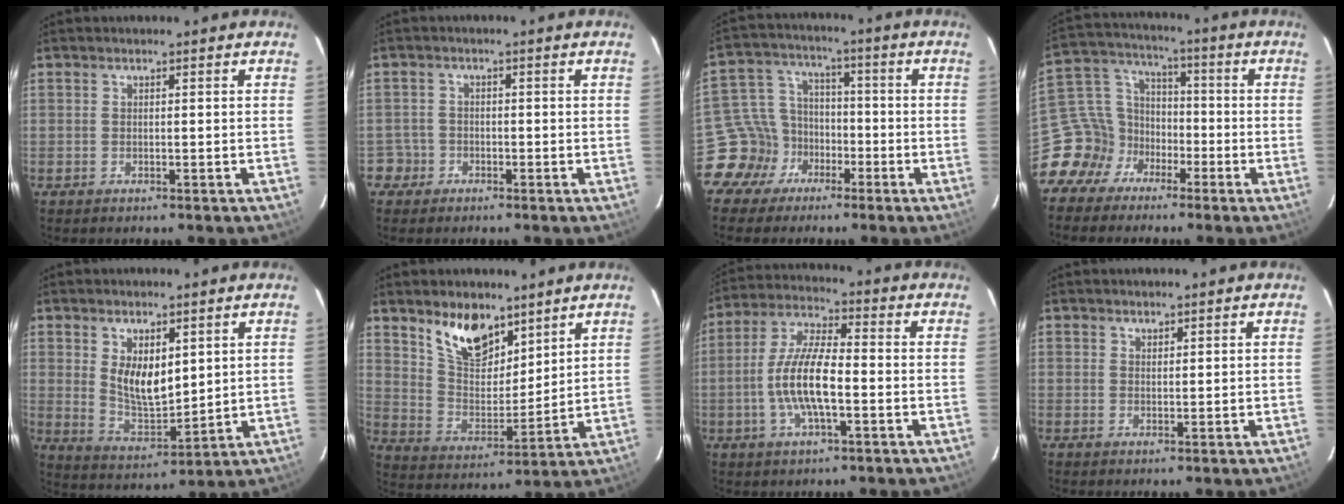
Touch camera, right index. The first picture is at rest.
{"total": 3.1, "force": [-1.6, 2.7, -0.3], "torque": [0.009, 0.022, -0.028]}
{"total": 9.8, "force": [-5.4, 8.0, 1.2], "torque": [-0.037, 0.037, -0.094]}
{"total": 10.6, "force": [-6.4, 8.1, 2.5], "torque": [-0.067, 0.044, -0.121]}
{"total": 9.2, "force": [3.0, 4.7, 7.3], "torque": [-0.127, -0.009, 0.071]}
{"total": 12.1, "force": [8.5, 5.7, 6.4], "torque": [-0.118, 0.001, 0.164]}
{"total": 11.2, "force": [-2.5, 3.2, 10.4], "torque": [-0.214, 0.004, -0.049]}
{"total": 1.2, "force": [1.0, 0.6, 0.1], "torque": [-0.001, 0.002, 0.018]}